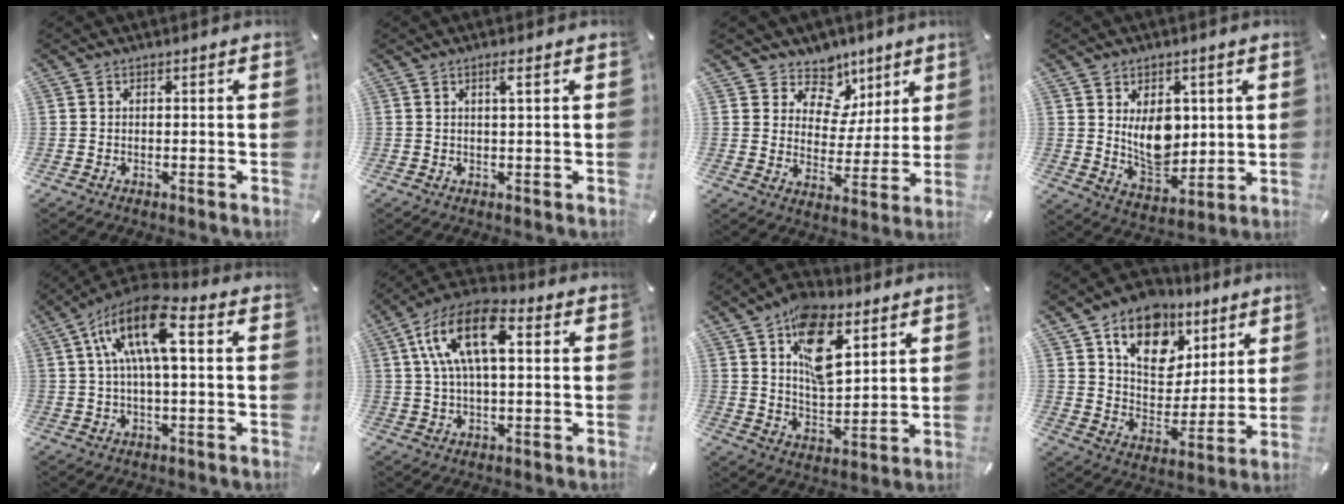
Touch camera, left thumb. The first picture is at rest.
{"total": 2.2, "force": [0.9, 0.1, 2.0], "torque": [-0.041, 0.000, 0.013]}
{"total": 9.5, "force": [5.7, 7.3, 2.0], "torque": [-0.034, -0.054, 0.107]}
{"total": 10.6, "force": [2.5, 7.5, 7.0], "torque": [-0.111, -0.010, 0.049]}
{"total": 15.4, "force": [3.8, 6.2, 13.6], "torque": [-0.273, -0.007, 0.062]}
{"total": 14.3, "force": [4.1, 7.2, 11.7], "torque": [-0.240, 0.005, 0.071]}
{"total": 15.0, "force": [7.1, 8.6, 10.1], "torque": [-0.152, -0.019, 0.126]}
{"total": 15.2, "force": [9.1, 10.7, 5.7], "torque": [-0.088, -0.056, 0.166]}